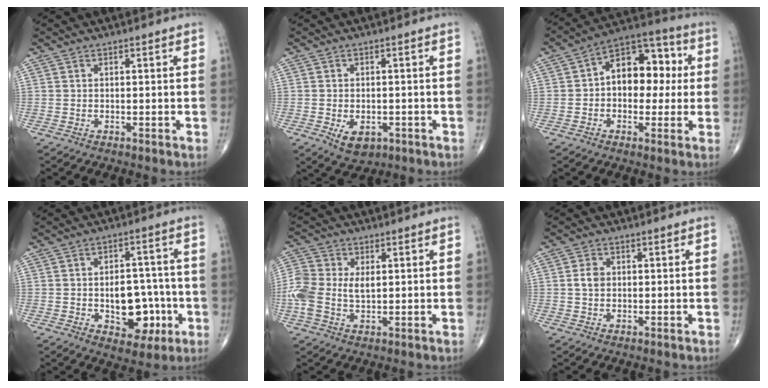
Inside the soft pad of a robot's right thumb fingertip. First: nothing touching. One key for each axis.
{"total": 5.2, "fx": -1.8, "fy": 3.4, "fz": 3.5, "tx": -0.047, "ty": 0.004, "tz": -0.016}
{"total": 13.5, "fx": 1.2, "fy": 8.9, "fz": 10.1, "tx": -0.103, "ty": 0.033, "tz": 0.004}
{"total": 11.4, "fx": -2.7, "fy": 7.3, "fz": 8.4, "tx": -0.076, "ty": 0.026, "tz": -0.028}
{"total": 9.4, "fx": 0.4, "fy": 6.0, "fz": 7.2, "tx": -0.166, "ty": 0.013, "tz": 0.007}
{"total": 2.7, "fx": 0.2, "fy": 2.0, "fz": 1.8, "tx": -0.029, "ty": 0.005, "tz": 0.002}